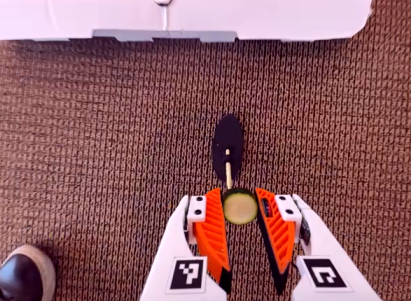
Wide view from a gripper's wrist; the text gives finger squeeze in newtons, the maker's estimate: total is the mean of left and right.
{"total": 7.2, "left": 7.0, "right": 7.4}